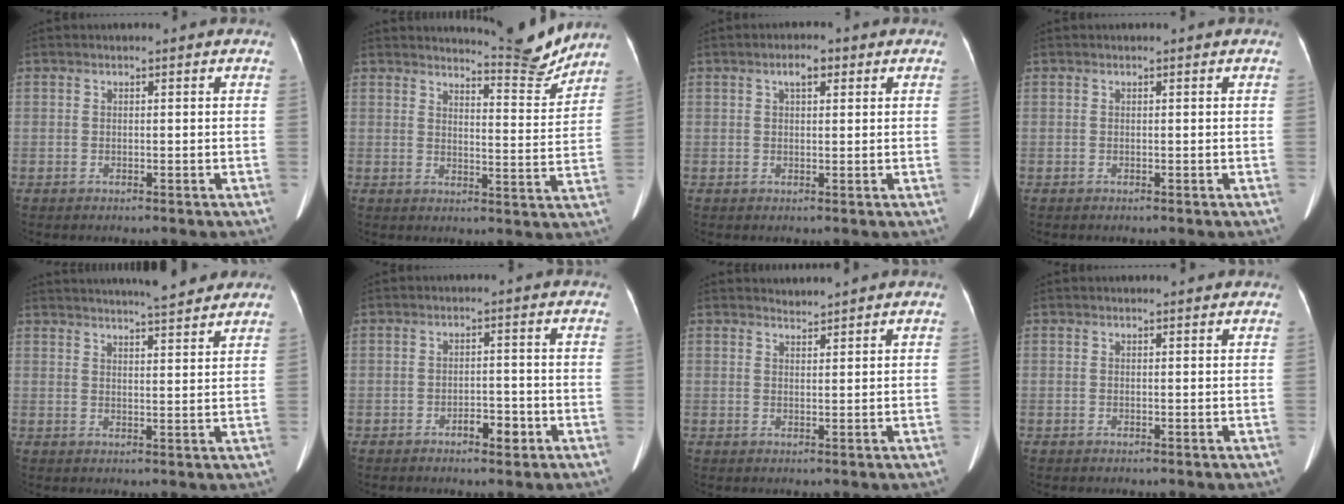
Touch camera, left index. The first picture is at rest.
{"total": 7.5, "force": [7.5, -0.4, 0.7], "torque": [-0.017, -0.037, 0.096]}
{"total": 2.5, "force": [1.2, 1.0, 1.9], "torque": [-0.036, 0.009, 0.019]}
{"total": 0.0}
{"total": 11.8, "force": [10.7, 0.7, 5.0], "torque": [-0.074, 0.008, 0.135]}
{"total": 3.1, "force": [-1.8, 1.3, 2.1], "torque": [-0.031, 0.004, -0.026]}
{"total": 1.4, "force": [1.3, -0.3, -0.3], "torque": [-0.005, 0.002, 0.027]}
{"total": 1.1, "force": [1.0, 0.2, 0.2], "torque": [-0.013, 0.002, 0.009]}